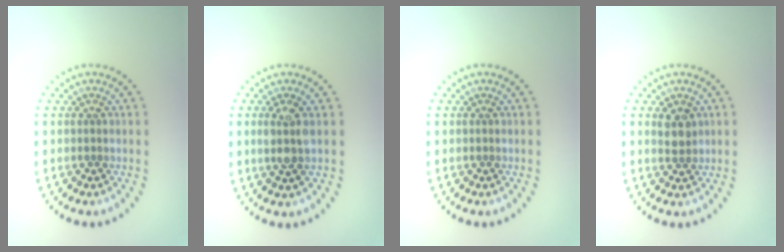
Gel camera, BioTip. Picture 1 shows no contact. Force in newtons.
{"total": 2.2, "press": 2.0, "slide": 1.0}
{"total": 0.0}
{"total": 1.9, "press": 1.8, "slide": 0.7}